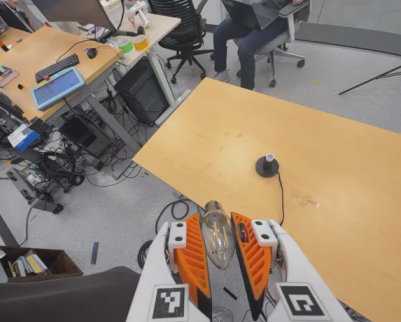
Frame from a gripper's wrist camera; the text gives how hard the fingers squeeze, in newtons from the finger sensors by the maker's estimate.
{"total": 15.3, "left": 16.7, "right": 13.9}